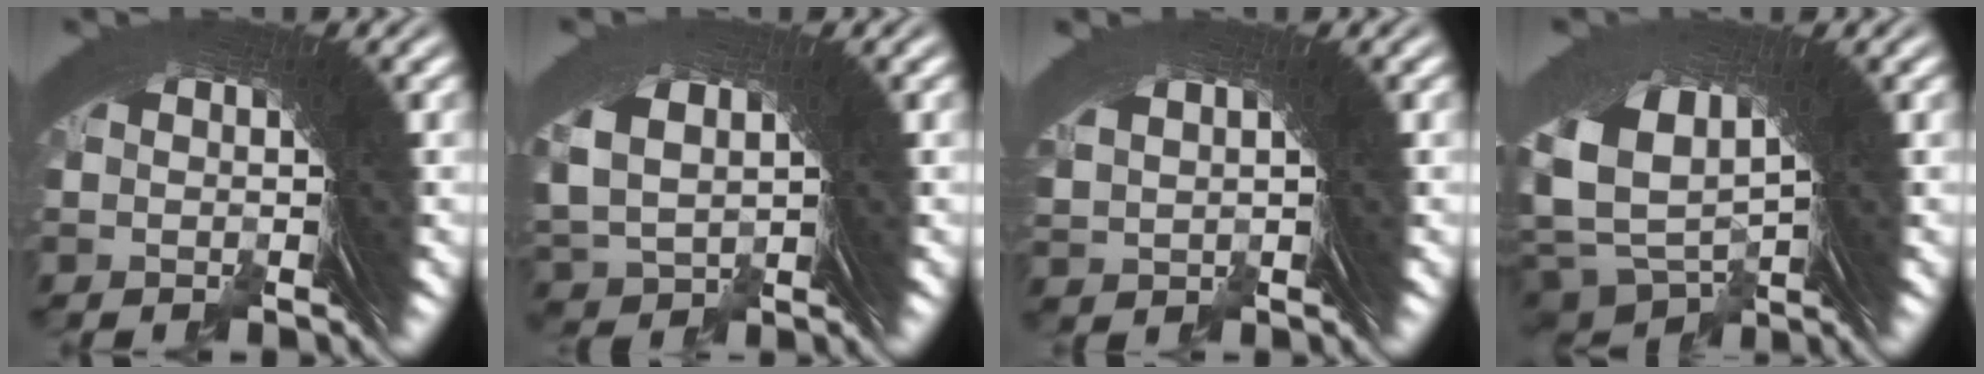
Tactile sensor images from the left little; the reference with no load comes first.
{"total": 3.4, "force": [0.1, 3.2, 1.2], "torque": [-0.049, -0.019, 0.017]}
{"total": 1.2, "force": [1.0, 0.7, 0.4], "torque": [-0.007, -0.002, 0.028]}
{"total": 9.1, "force": [2.0, 6.8, 5.7], "torque": [-0.138, -0.025, 0.047]}